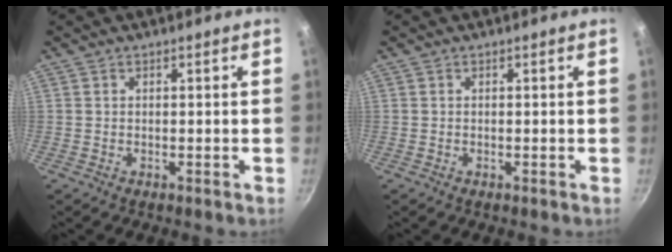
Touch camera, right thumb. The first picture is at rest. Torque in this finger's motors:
{"motor_torque": [0.15, 0.05, 0.50, 0.19, 0.03]}